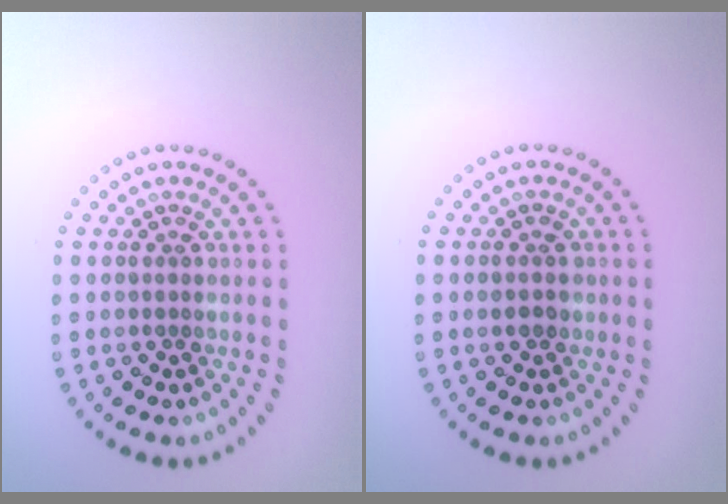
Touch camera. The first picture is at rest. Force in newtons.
{"total": 1.4, "press": 1.4, "slide": 0.1}